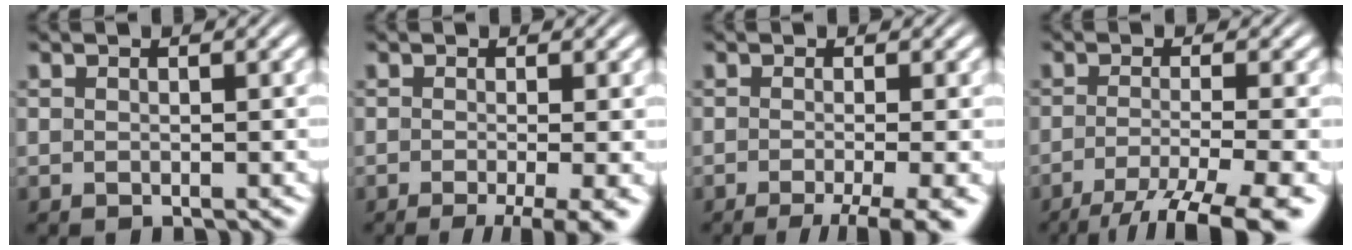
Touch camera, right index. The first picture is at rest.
{"total": 5.5, "force": [-3.8, 1.2, 3.8], "torque": [-0.043, -0.014, -0.051]}
{"total": 6.1, "force": [-4.4, 1.3, 4.1], "torque": [-0.047, -0.015, -0.060]}
{"total": 7.9, "force": [-5.2, 2.3, 5.6], "torque": [-0.084, -0.033, -0.064]}